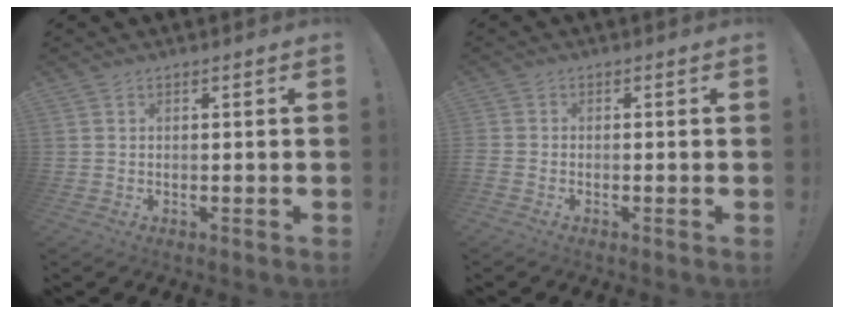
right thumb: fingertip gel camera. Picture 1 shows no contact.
{"total": 1.4, "force": [-1.1, 0.4, 0.8], "torque": [-0.014, 0.005, -0.018]}